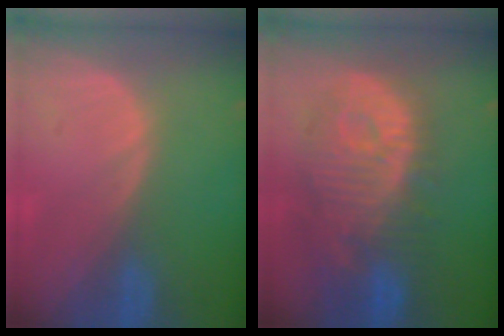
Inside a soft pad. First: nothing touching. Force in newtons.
{"total": 12.1, "press": 11.0, "slide": 5.0}